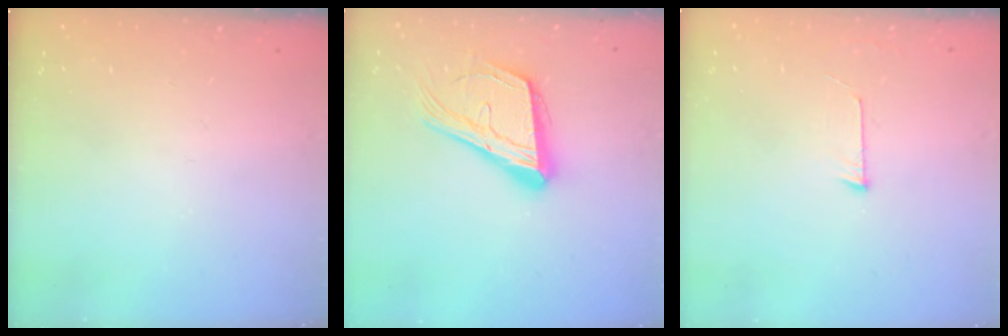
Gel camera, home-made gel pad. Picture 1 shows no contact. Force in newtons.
{"total": 19.0, "press": 18.8, "slide": 3.0}
{"total": 3.3, "press": 3.3, "slide": 0.3}